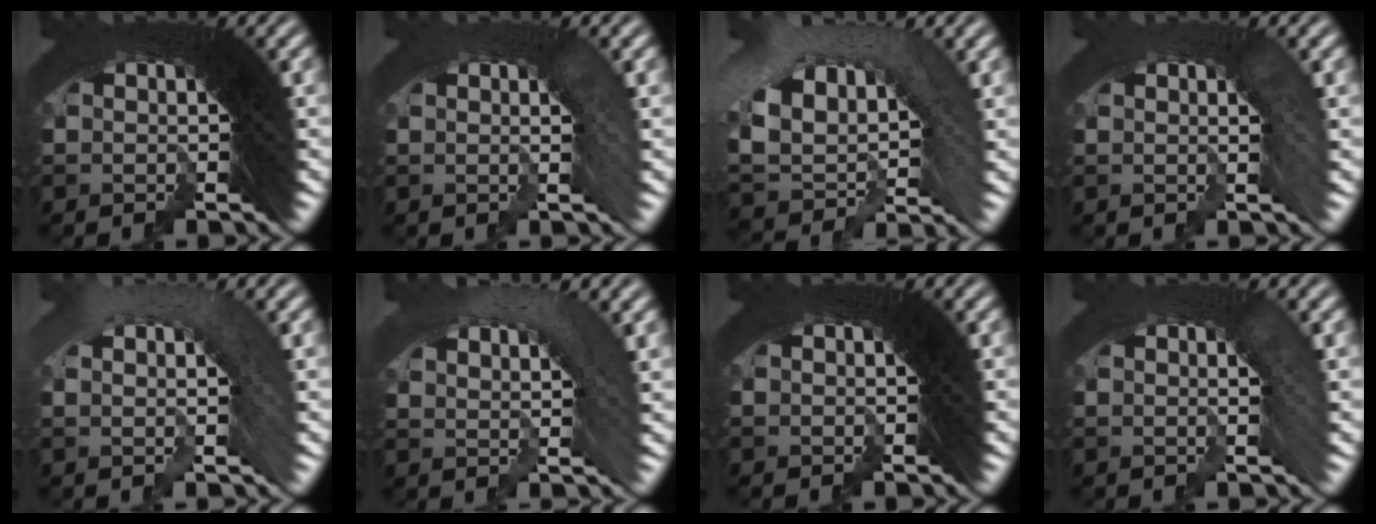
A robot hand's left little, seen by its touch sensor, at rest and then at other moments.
{"total": 1.1, "force": [-1.0, -0.3, 0.0], "torque": [0.004, -0.002, -0.014]}
{"total": 5.7, "force": [-2.9, 4.5, 2.0], "torque": [-0.067, -0.020, -0.037]}
{"total": 1.4, "force": [-1.3, -0.4, -0.3], "torque": [0.007, -0.005, -0.016]}
{"total": 2.6, "force": [-2.5, 0.7, -0.5], "torque": [0.015, 0.001, -0.040]}
{"total": 3.2, "force": [-0.3, 2.4, 2.1], "torque": [-0.035, 0.005, -0.007]}
{"total": 0.0}
{"total": 0.9, "force": [-0.9, -0.2, 0.2], "torque": [0.002, 0.000, -0.012]}